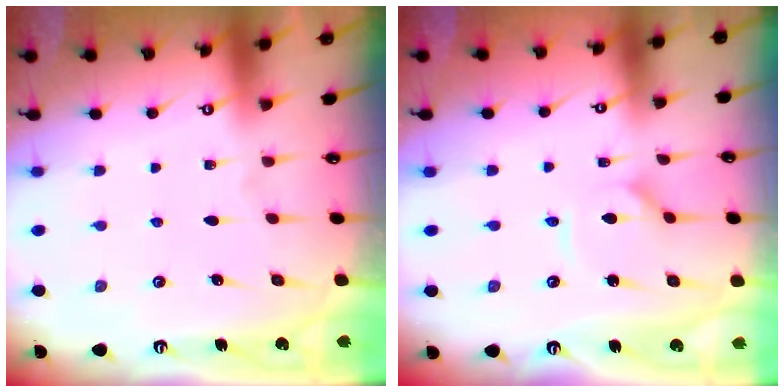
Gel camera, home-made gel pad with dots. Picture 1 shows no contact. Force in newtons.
{"total": 2.2, "press": 2.2, "slide": 0.3}